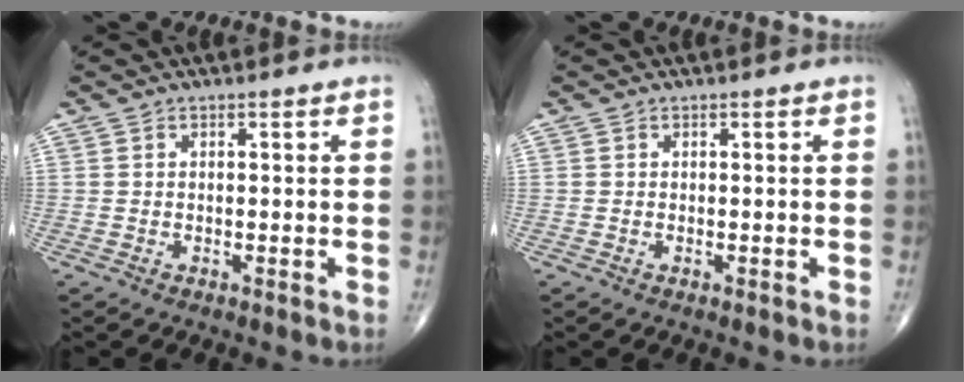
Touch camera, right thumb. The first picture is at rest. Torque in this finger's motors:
{"motor_torque": [-0.40, -0.15, -0.09, -0.11, -0.01]}